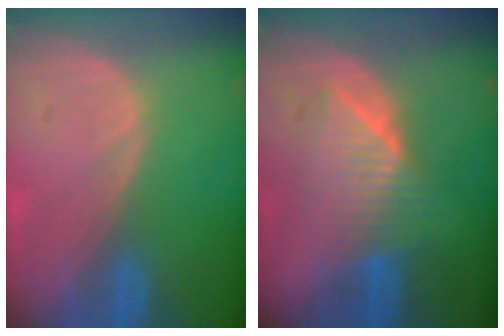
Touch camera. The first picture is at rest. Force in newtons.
{"total": 6.3, "press": 6.2, "slide": 1.0}